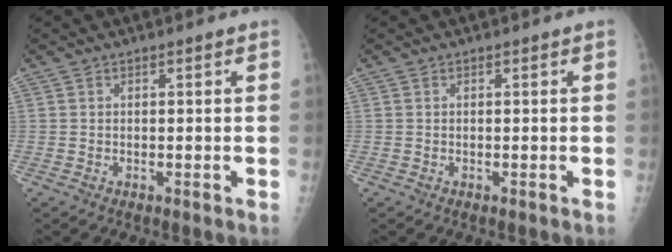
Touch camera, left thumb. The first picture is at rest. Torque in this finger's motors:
{"motor_torque": [0.00, 0.00, -0.02, -0.02, 0.00]}